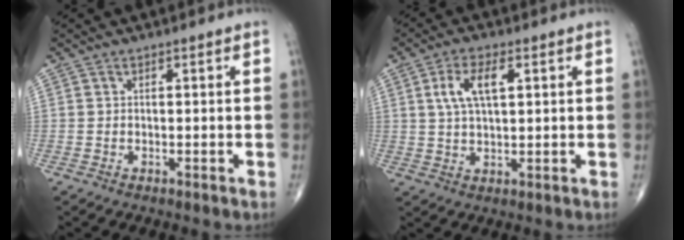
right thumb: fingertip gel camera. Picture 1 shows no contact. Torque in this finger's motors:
{"motor_torque": [-0.52, 0.95, 0.52, 0.34, 0.06]}